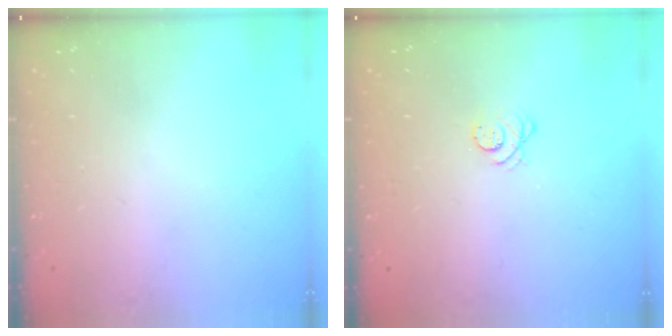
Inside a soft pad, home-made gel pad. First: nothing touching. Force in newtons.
{"total": 2.7, "press": 2.7, "slide": 0.4}